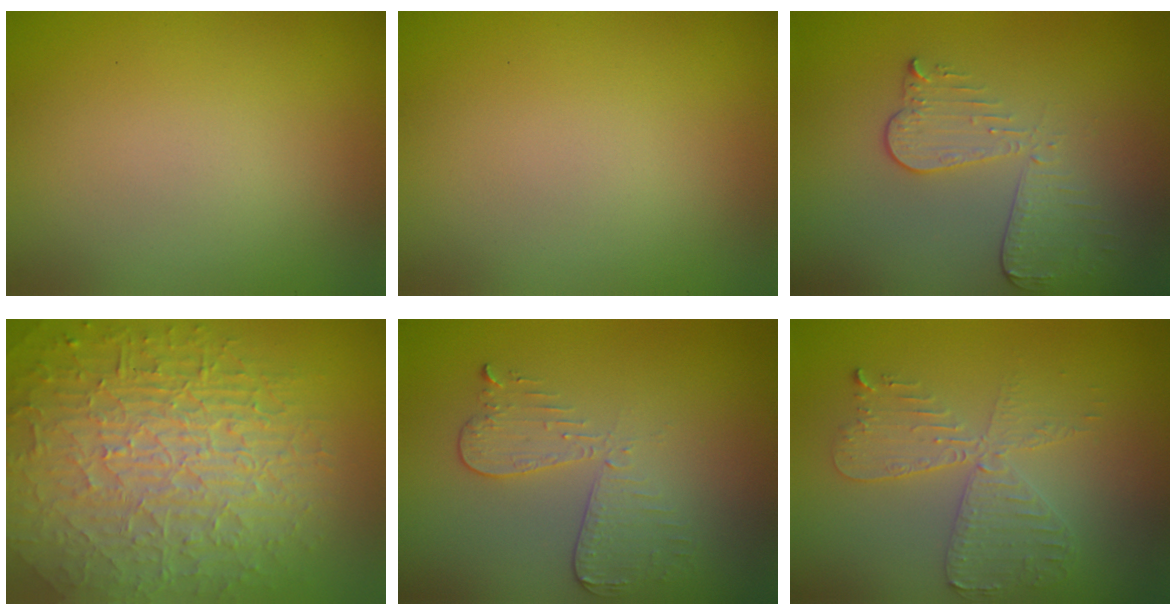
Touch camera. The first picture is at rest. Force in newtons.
{"total": 0.0}
{"total": 3.3, "press": 3.0, "slide": 1.5}
{"total": 9.7, "press": 6.4, "slide": 7.3}
{"total": 3.0, "press": 2.7, "slide": 1.2}
{"total": 4.1, "press": 3.6, "slide": 1.9}